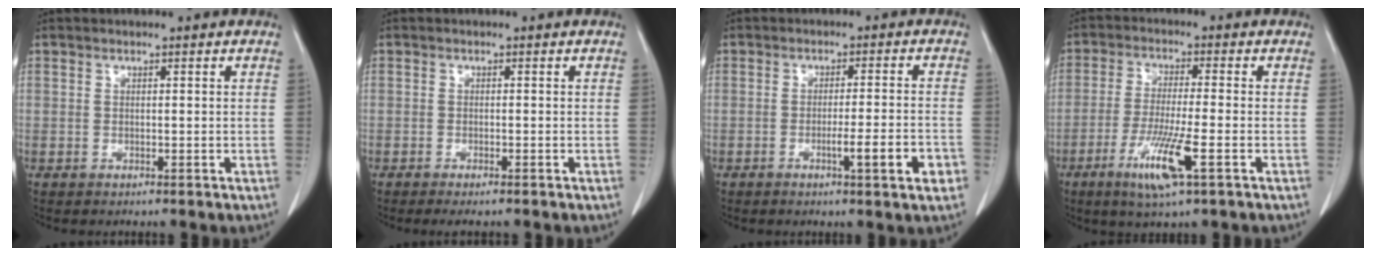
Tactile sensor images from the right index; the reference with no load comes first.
{"total": 2.5, "force": [-2.0, 0.5, 1.4], "torque": [-0.015, -0.006, -0.025]}
{"total": 6.4, "force": [-2.6, 0.1, 5.8], "torque": [-0.080, -0.006, -0.036]}
{"total": 8.7, "force": [-3.9, 0.1, 7.8], "torque": [-0.152, -0.023, -0.071]}